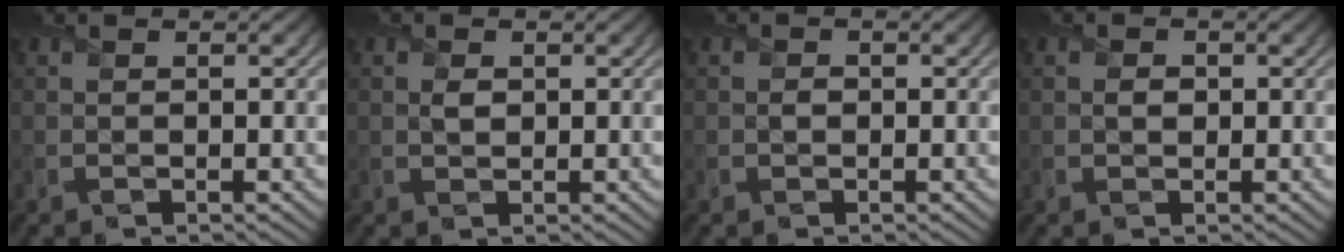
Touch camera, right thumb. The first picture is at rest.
{"total": 1.3, "force": [0.2, 0.9, 0.8], "torque": [-0.019, -0.002, 0.003]}
{"total": 0.8, "force": [-0.2, 0.7, 0.3], "torque": [-0.004, -0.004, -0.008]}
{"total": 1.0, "force": [0.0, 0.8, 0.5], "torque": [-0.008, -0.004, -0.003]}